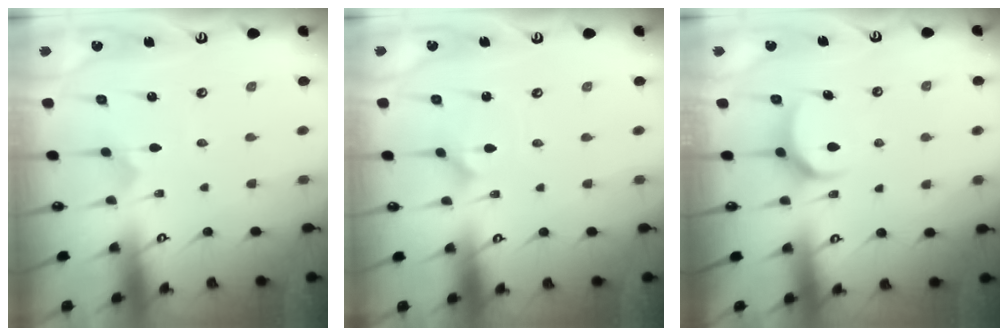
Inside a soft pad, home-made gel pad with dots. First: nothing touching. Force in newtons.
{"total": 1.6, "press": 1.6, "slide": 0.1}
{"total": 7.3, "press": 7.3, "slide": 0.7}